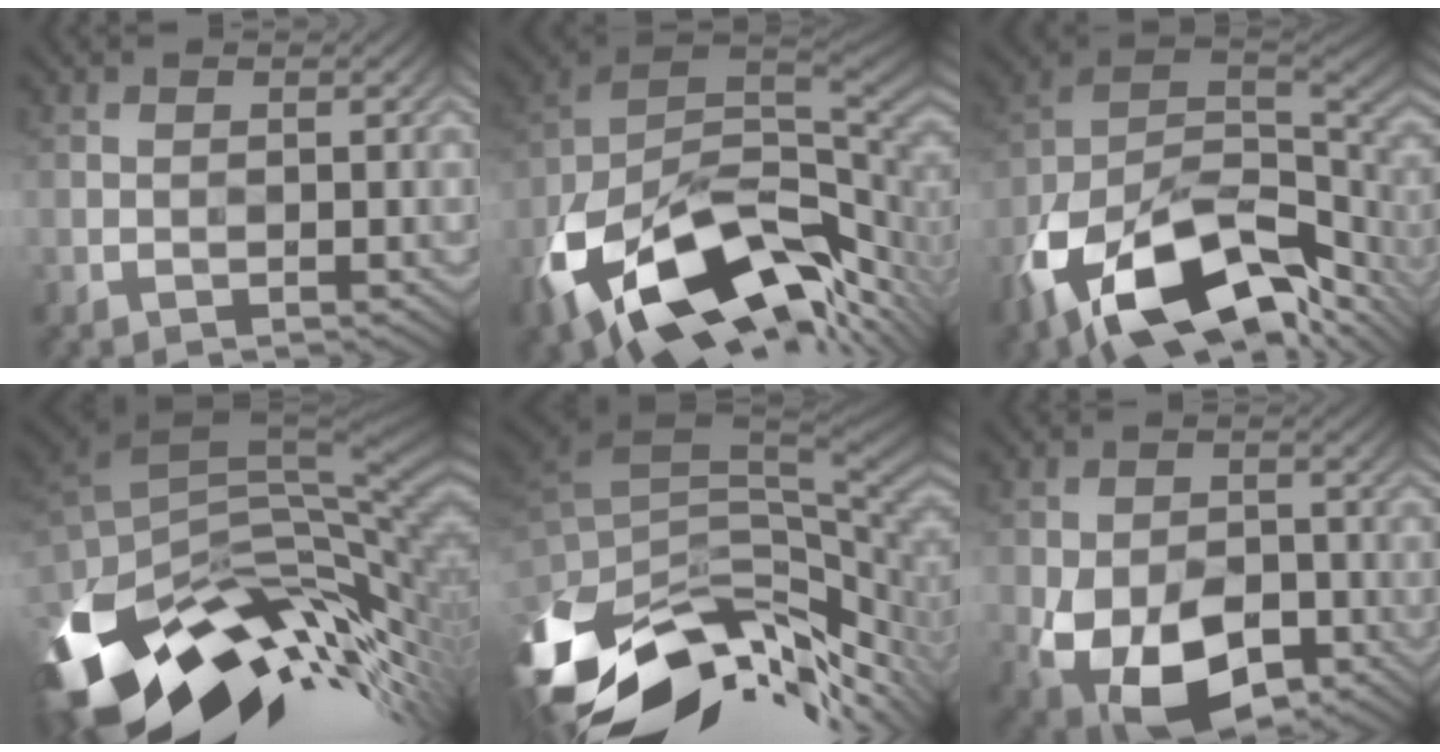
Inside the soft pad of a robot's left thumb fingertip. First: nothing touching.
{"total": 19.1, "force": [-8.1, 9.5, 14.4], "torque": [-0.301, -0.037, -0.134]}
{"total": 19.1, "force": [-10.1, 8.9, 13.6], "torque": [-0.290, -0.033, -0.162]}
{"total": 17.2, "force": [-8.3, 8.5, 12.4], "torque": [-0.274, -0.018, -0.133]}
{"total": 15.4, "force": [-7.1, 7.6, 11.4], "torque": [-0.243, -0.026, -0.098]}
{"total": 12.9, "force": [-5.4, 7.6, 8.8], "torque": [-0.173, -0.037, -0.082]}